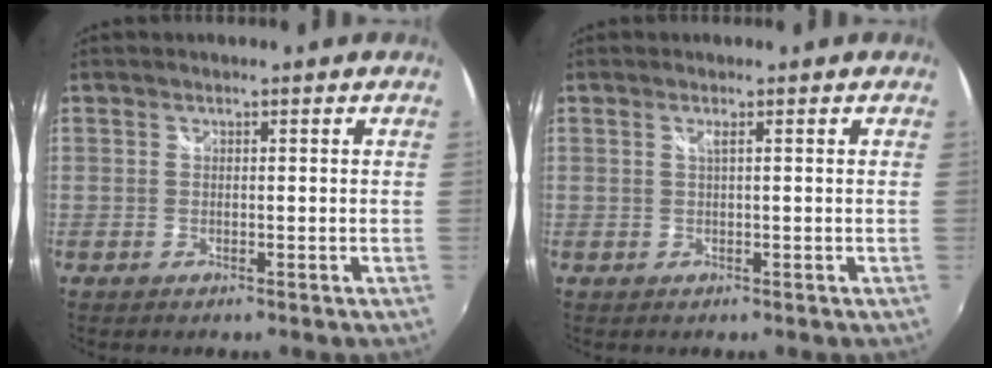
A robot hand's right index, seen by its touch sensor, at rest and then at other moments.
{"total": 0.9, "force": [0.2, -0.3, 0.8], "torque": [-0.015, 0.000, 0.003]}